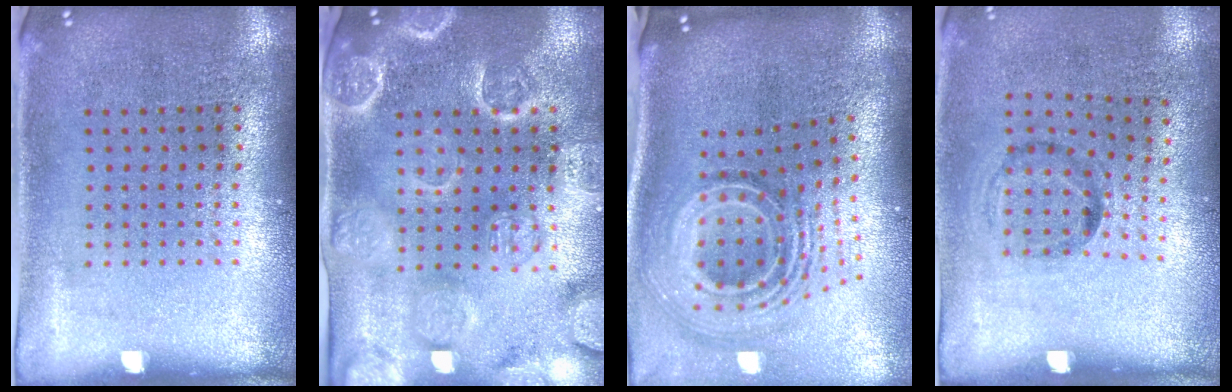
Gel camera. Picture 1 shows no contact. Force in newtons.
{"total": 3.9, "press": 3.7, "slide": 1.3}
{"total": 2.6, "press": 1.7, "slide": 2.0}
{"total": 1.3, "press": 0.7, "slide": 1.0}